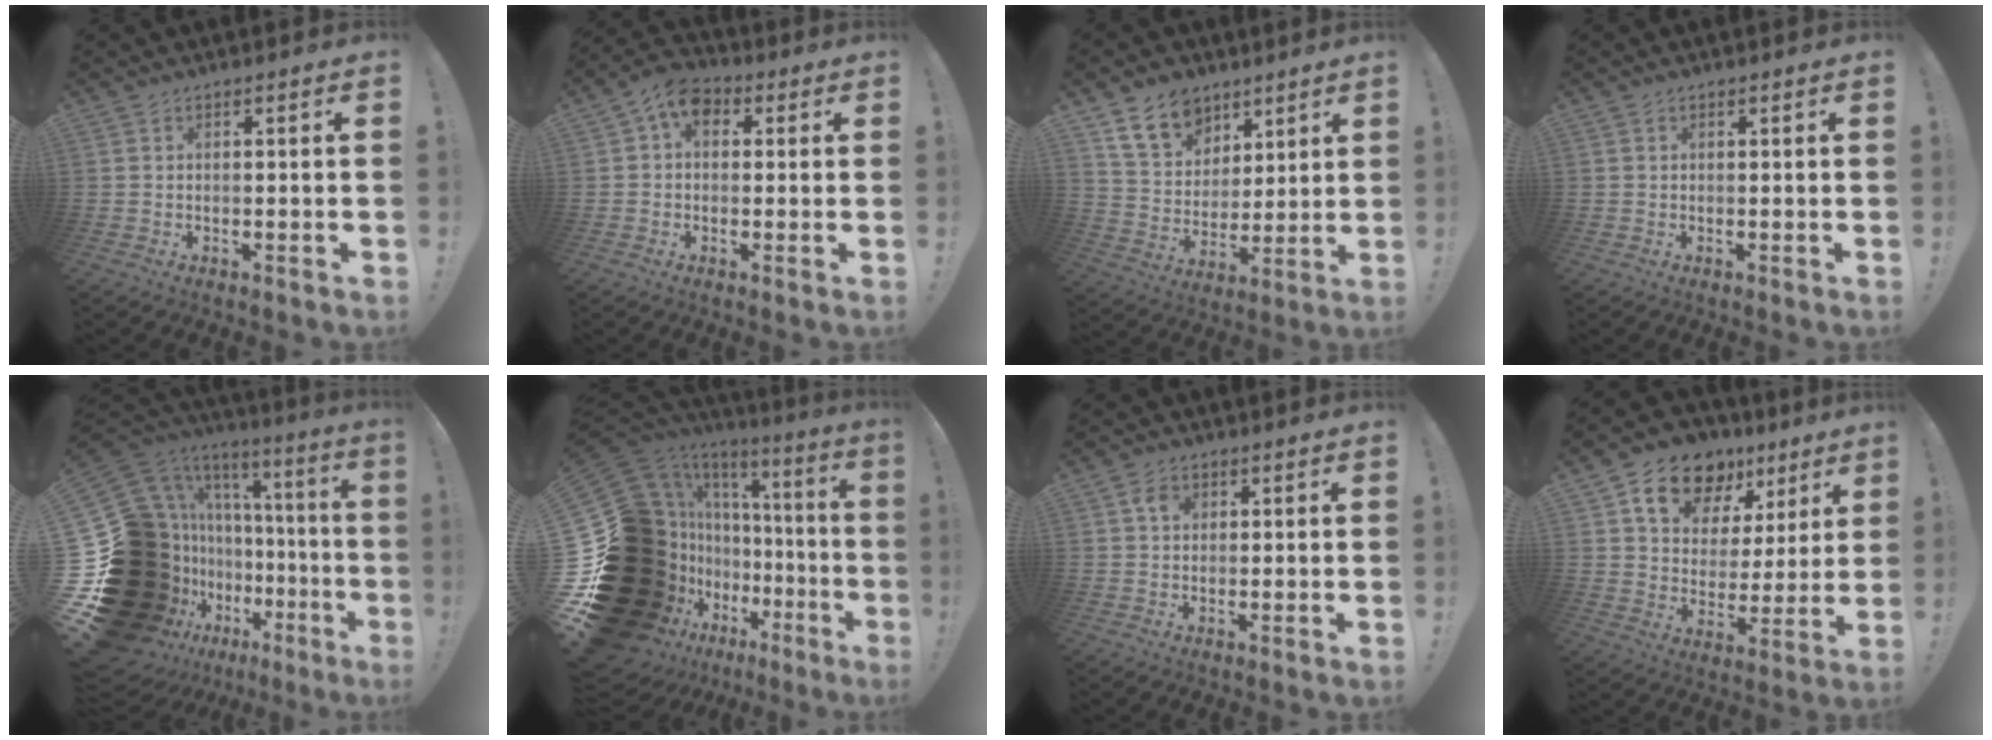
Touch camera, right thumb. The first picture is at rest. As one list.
[{"total": 7.1, "force": [2.4, 4.8, 4.7], "torque": [-0.078, 0.002, 0.049]}, {"total": 14.1, "force": [8.6, 10.0, 5.0], "torque": [-0.084, -0.051, 0.168]}, {"total": 0.5, "force": [0.4, 0.2, 0.1], "torque": [0.005, -0.003, 0.007]}, {"total": 23.2, "force": [-5.4, 16.0, 15.9], "torque": [-0.224, -0.049, 0.006]}, {"total": 24.8, "force": [-5.8, 16.5, 17.5], "torque": [-0.269, -0.044, 0.000]}, {"total": 4.0, "force": [1.2, 2.8, 2.6], "torque": [-0.041, 0.004, 0.020]}, {"total": 16.1, "force": [10.6, 9.9, 7.0], "torque": [-0.121, -0.060, 0.193]}]